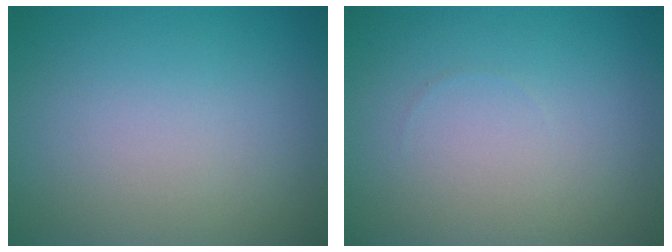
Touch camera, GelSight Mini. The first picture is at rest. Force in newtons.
{"total": 0.0}